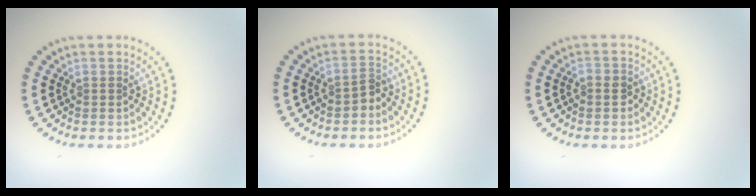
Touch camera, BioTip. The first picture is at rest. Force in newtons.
{"total": 1.4, "press": 1.2, "slide": 0.7}
{"total": 1.0, "press": 0.9, "slide": 0.4}